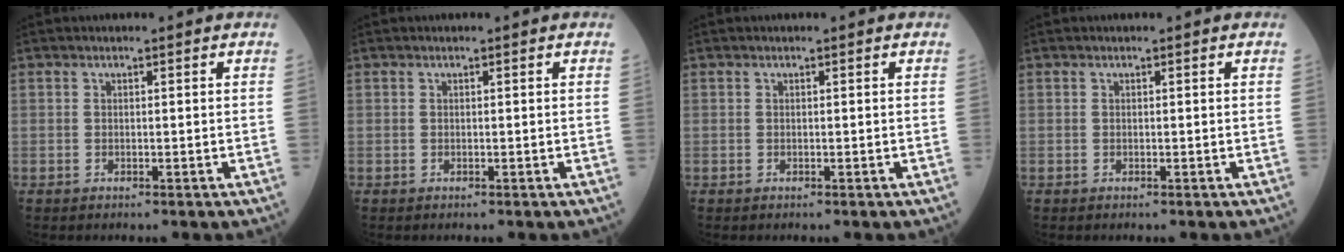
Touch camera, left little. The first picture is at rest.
{"total": 0.0}
{"total": 0.0}
{"total": 0.0}